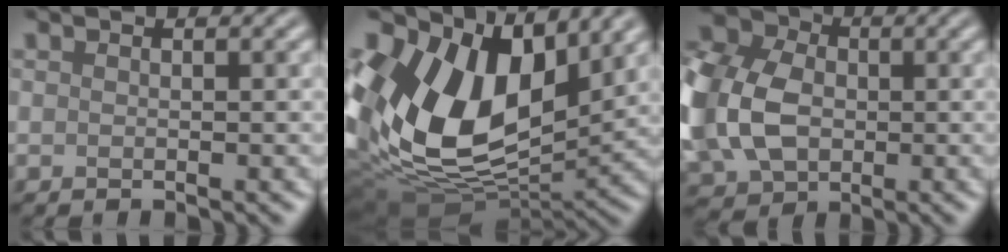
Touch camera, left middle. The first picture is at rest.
{"total": 15.9, "force": [4.0, 9.7, 11.9], "torque": [-0.253, 0.012, 0.067]}
{"total": 14.6, "force": [-0.9, 10.7, 9.8], "torque": [-0.218, -0.010, -0.038]}